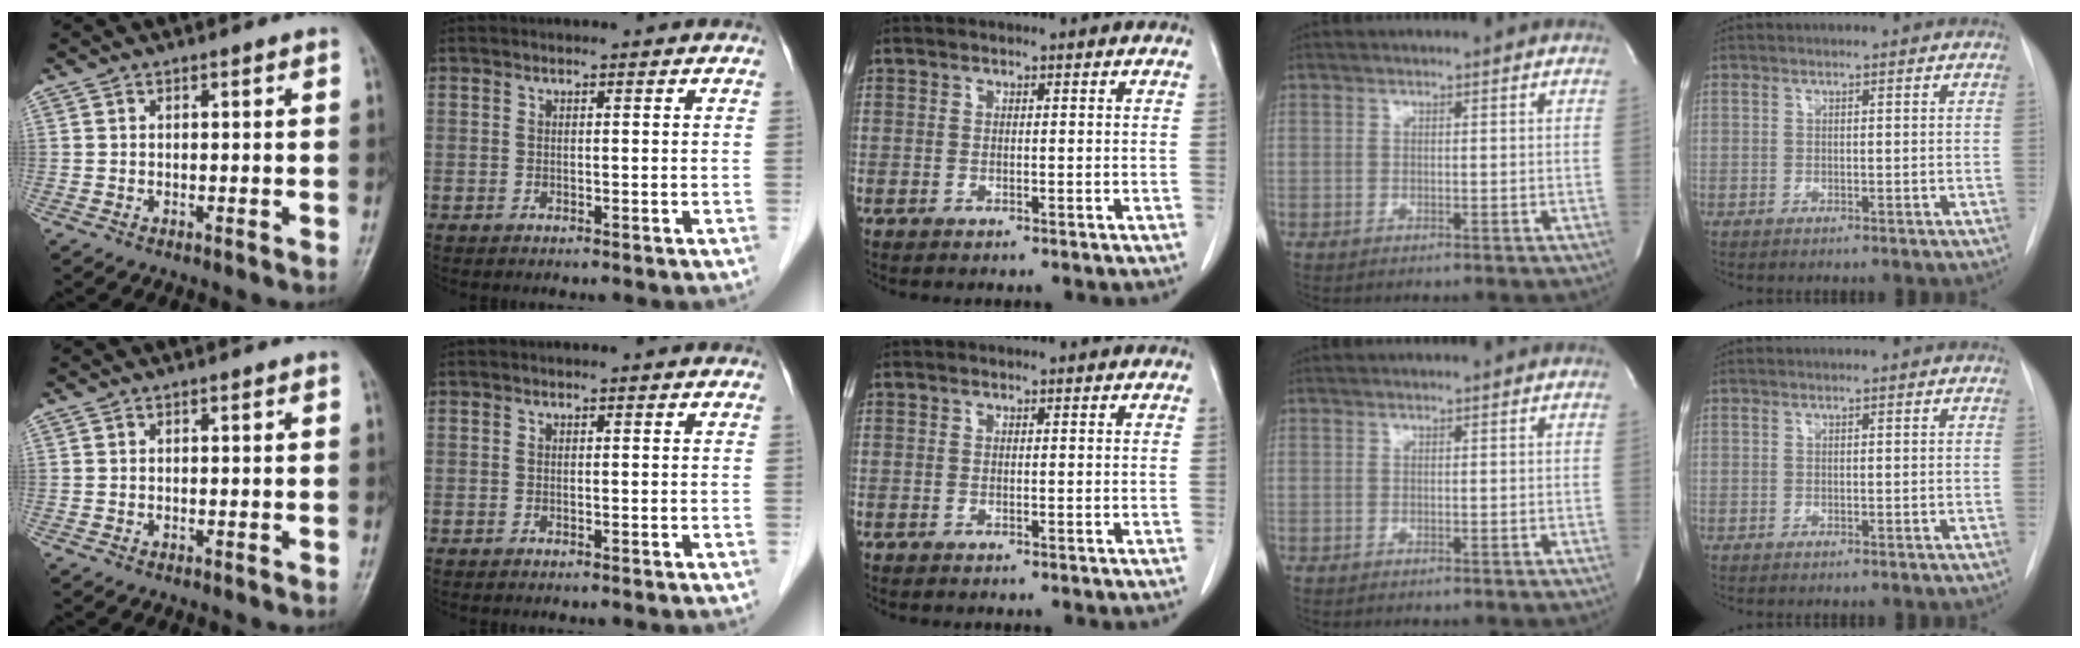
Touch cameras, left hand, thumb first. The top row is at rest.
{}